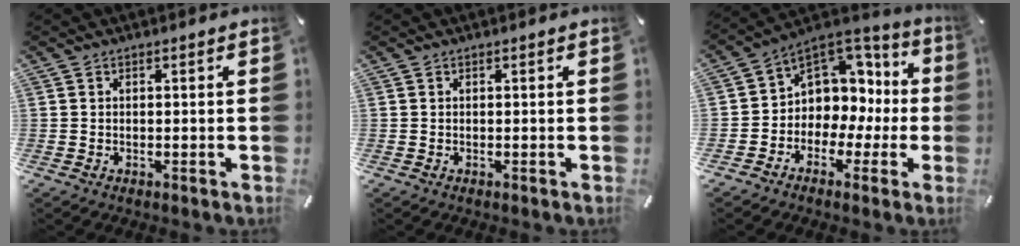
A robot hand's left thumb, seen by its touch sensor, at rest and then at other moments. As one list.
[{"total": 0.0}, {"total": 8.3, "force": [1.2, 7.6, 2.9], "torque": [-0.042, -0.030, 0.024]}]